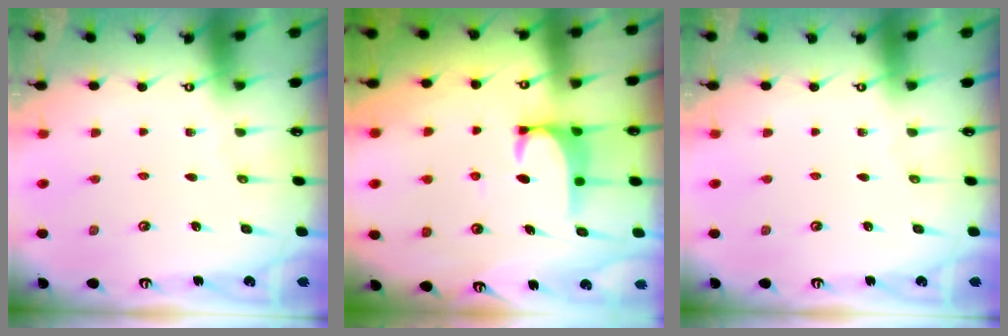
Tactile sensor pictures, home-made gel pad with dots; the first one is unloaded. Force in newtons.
{"total": 2.7, "press": 2.6, "slide": 0.7}
{"total": 0.0}